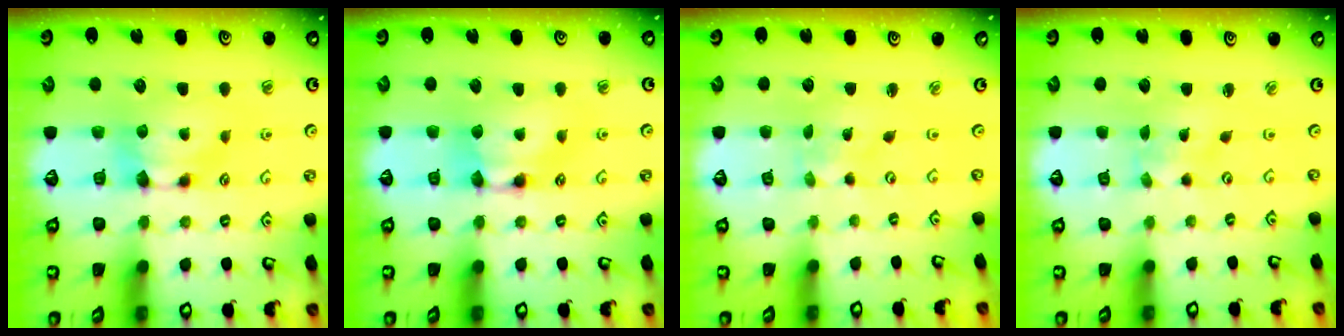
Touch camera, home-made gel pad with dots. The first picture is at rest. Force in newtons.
{"total": 1.7, "press": 1.7, "slide": 0.1}
{"total": 6.9, "press": 6.9, "slide": 0.4}
{"total": 4.8, "press": 4.7, "slide": 0.7}